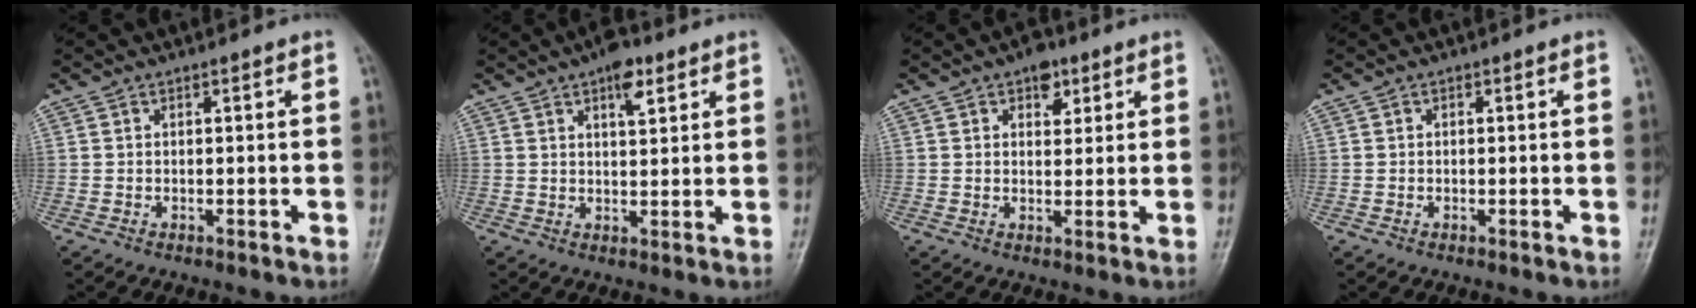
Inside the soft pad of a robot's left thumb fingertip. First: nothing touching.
{"total": 5.7, "force": [3.2, 2.3, 4.1], "torque": [-0.048, -0.011, 0.045]}
{"total": 4.7, "force": [2.5, 3.0, 2.7], "torque": [-0.012, -0.007, 0.032]}
{"total": 0.0}